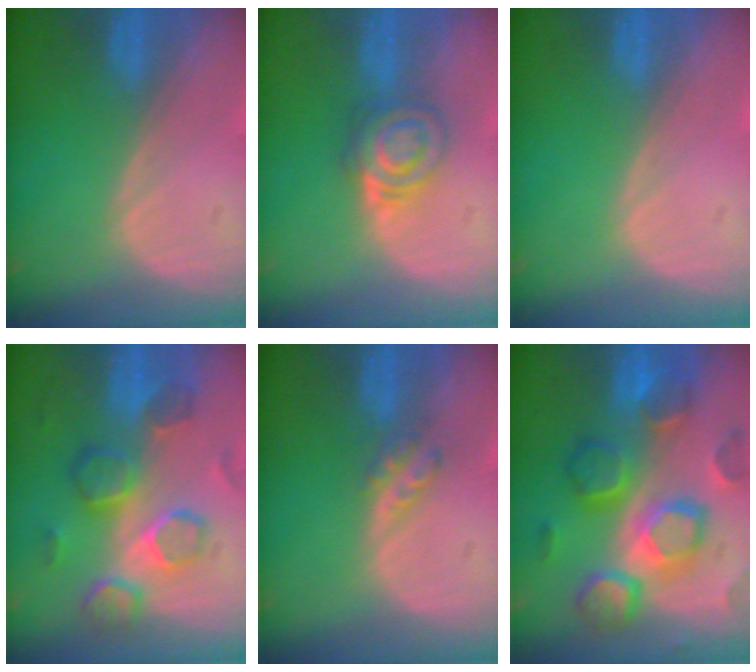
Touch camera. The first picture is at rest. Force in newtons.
{"total": 6.4, "press": 5.5, "slide": 3.3}
{"total": 0.0}
{"total": 8.7, "press": 8.4, "slide": 2.2}
{"total": 2.9, "press": 2.5, "slide": 1.5}
{"total": 11.5, "press": 11.4, "slide": 1.0}